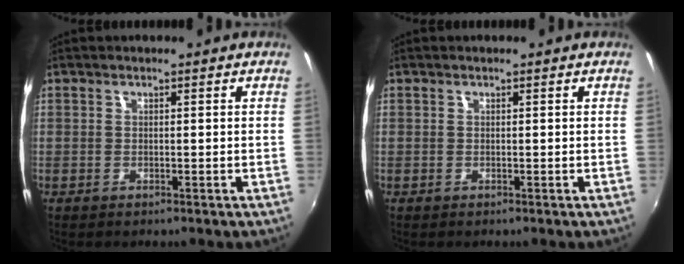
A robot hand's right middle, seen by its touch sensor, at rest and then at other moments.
{"total": 0.0}